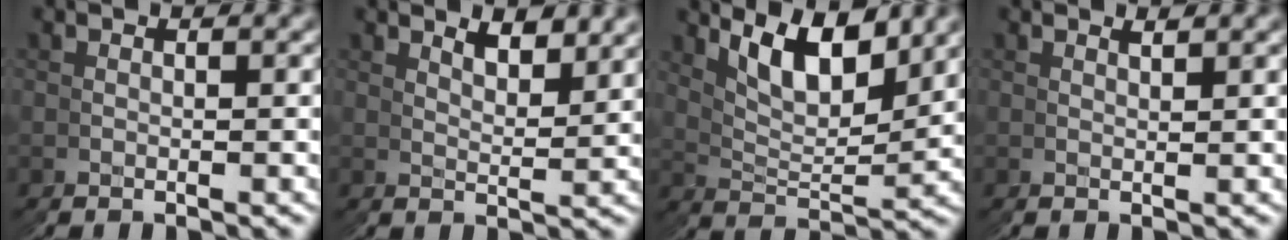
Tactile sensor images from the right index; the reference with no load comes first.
{"total": 3.0, "force": [2.8, -0.3, 0.9], "torque": [-0.013, -0.005, 0.049]}
{"total": 5.9, "force": [3.7, 2.5, 3.9], "torque": [-0.071, -0.009, 0.072]}
{"total": 1.2, "force": [1.0, -0.5, 0.3], "torque": [-0.003, 0.003, 0.019]}